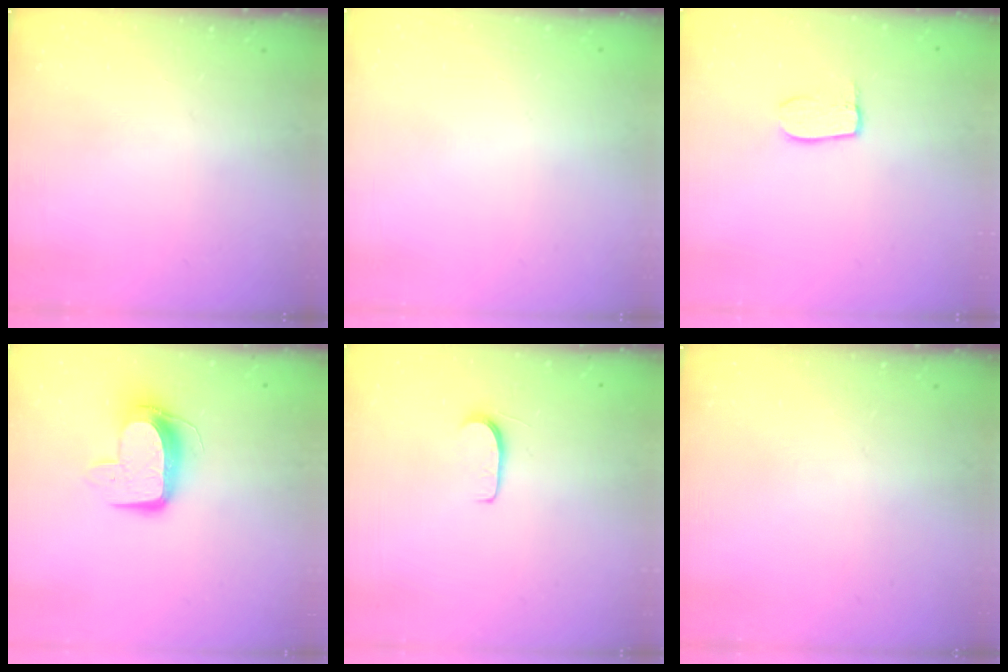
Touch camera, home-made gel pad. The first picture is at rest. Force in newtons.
{"total": 0.0}
{"total": 5.9, "press": 5.9, "slide": 0.2}
{"total": 10.6, "press": 10.6, "slide": 0.2}
{"total": 5.1, "press": 5.1, "slide": 0.6}
{"total": 0.0}